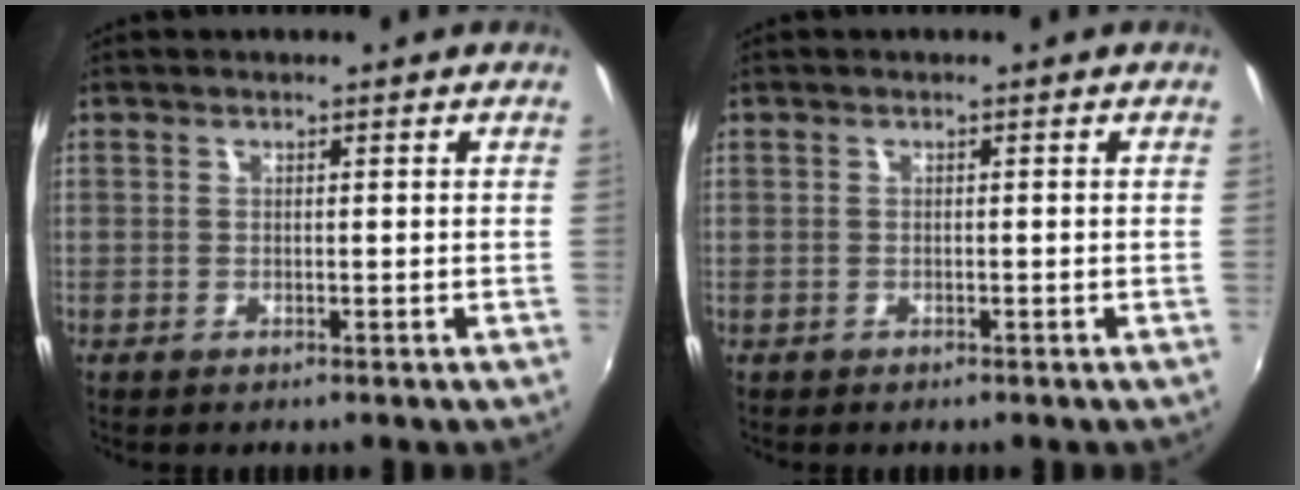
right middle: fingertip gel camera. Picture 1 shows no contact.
{"total": 0.6, "force": [-0.5, 0.4, 0.1], "torque": [-0.005, -0.003, -0.007]}